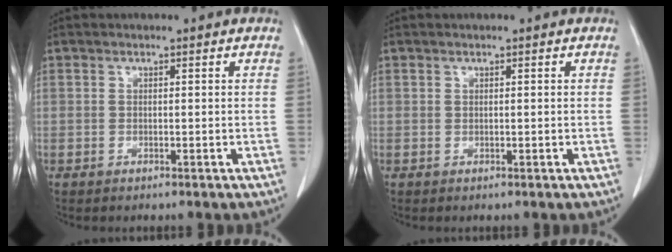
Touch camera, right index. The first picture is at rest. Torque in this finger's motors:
{"motor_torque": [0.00, 0.00, 0.00, 0.00]}